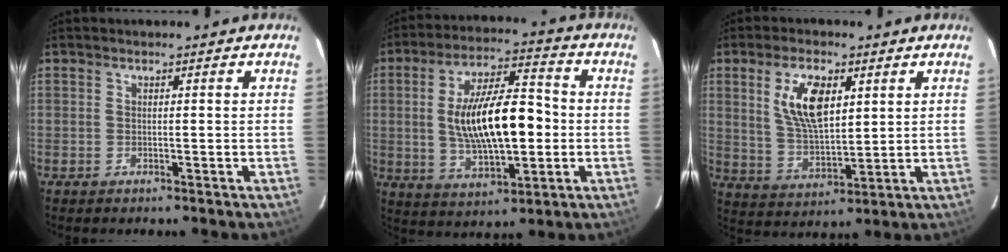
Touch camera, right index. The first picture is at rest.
{"total": 16.5, "force": [-0.6, 6.4, 15.3], "torque": [-0.273, 0.009, -0.003]}
{"total": 10.6, "force": [3.8, 4.9, 8.6], "torque": [-0.160, 0.004, 0.081]}